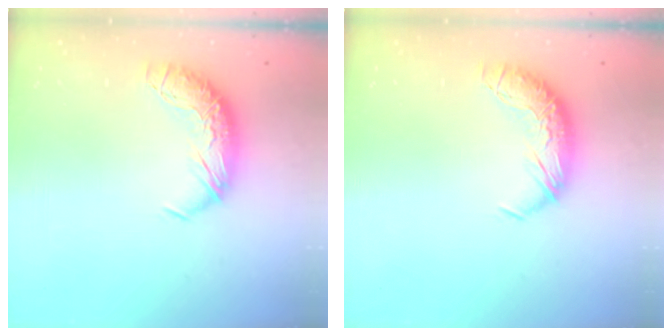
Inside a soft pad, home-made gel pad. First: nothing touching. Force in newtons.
{"total": 0.0}